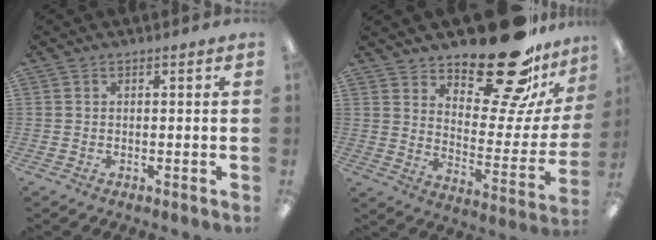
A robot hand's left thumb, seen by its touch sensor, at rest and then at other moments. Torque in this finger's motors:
{"motor_torque": [1.98, 2.10, 1.47, -1.30, 0.04]}